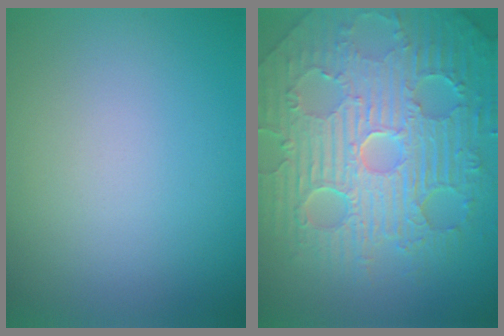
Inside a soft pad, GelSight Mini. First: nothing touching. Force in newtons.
{"total": 11.2, "press": 7.2, "slide": 8.6}